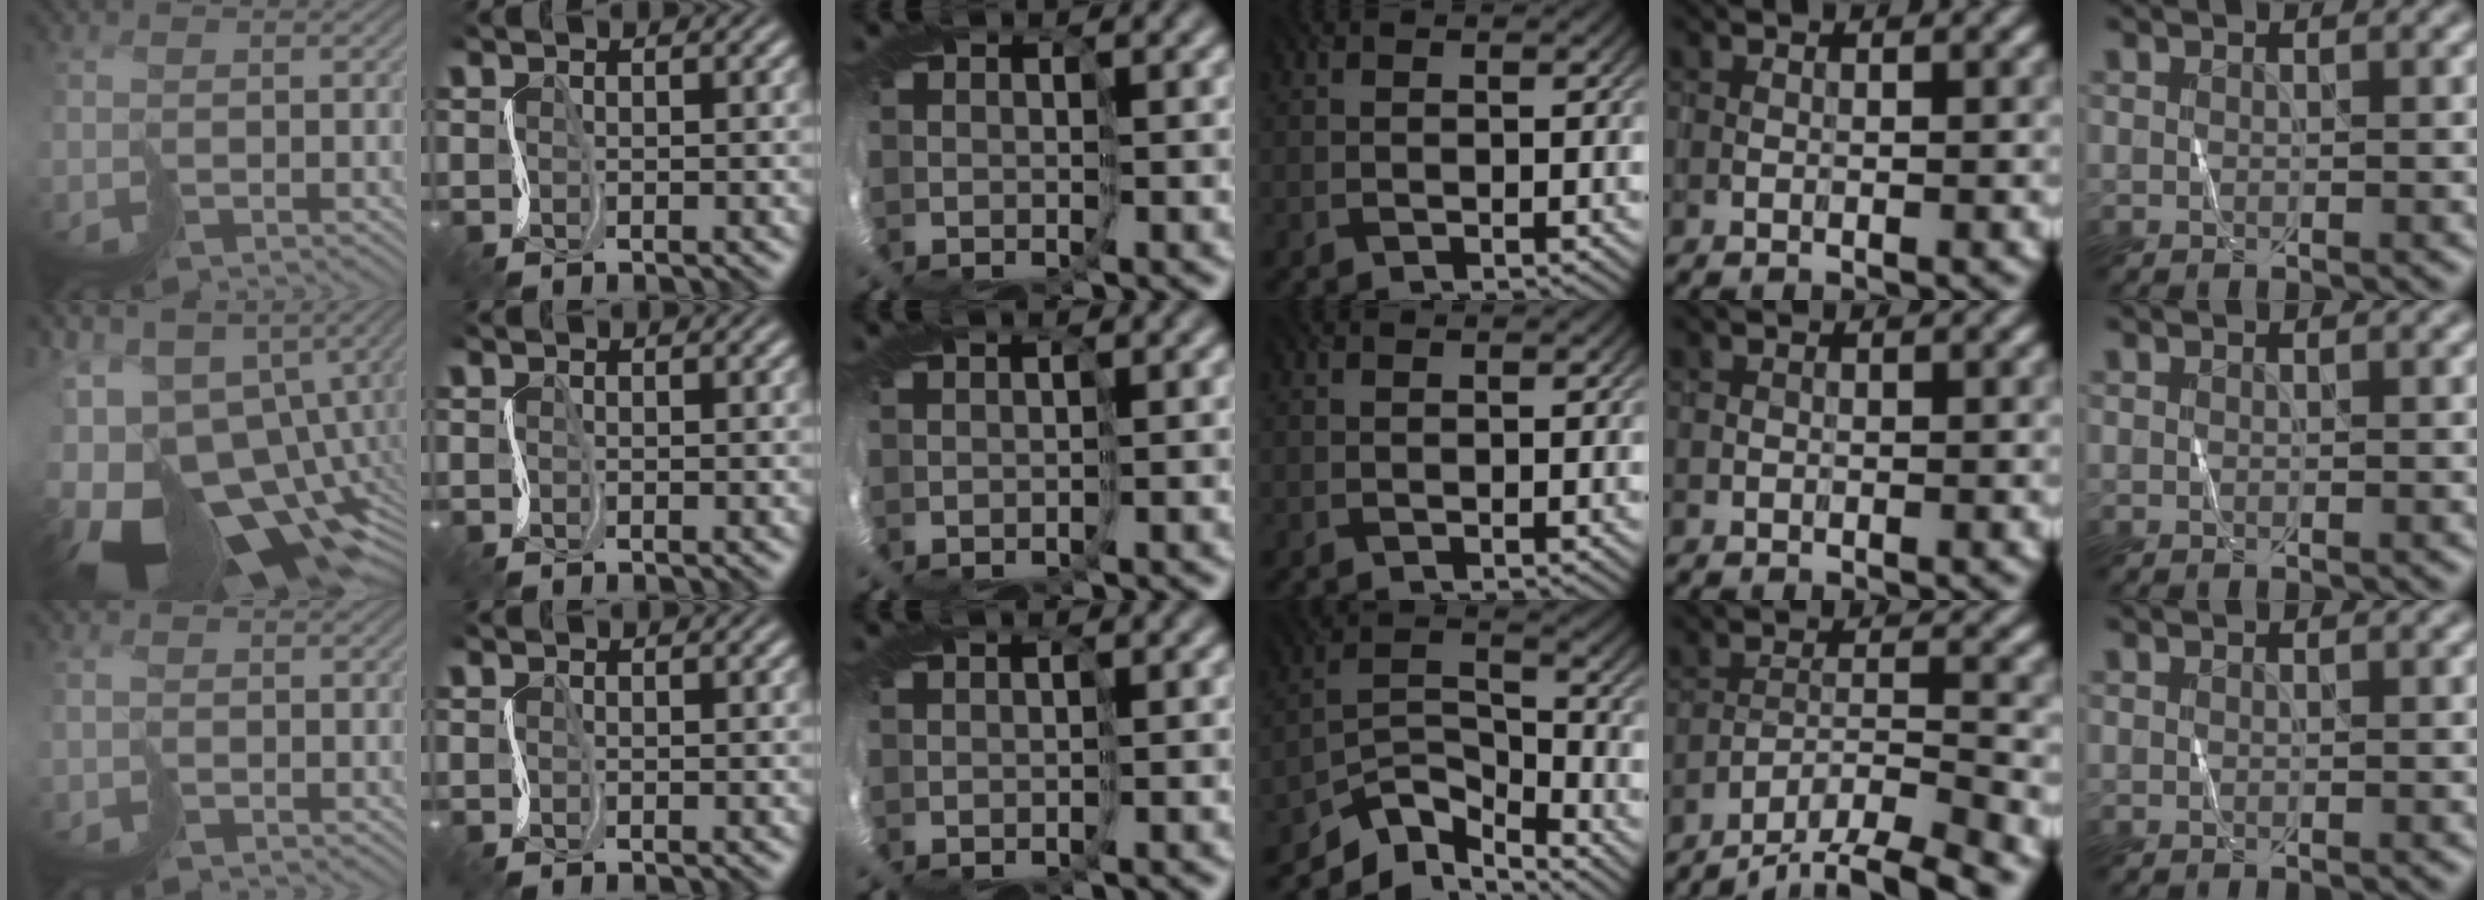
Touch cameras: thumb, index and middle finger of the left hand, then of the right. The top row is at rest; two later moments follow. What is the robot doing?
{"motion": "cut", "object": "tape"}